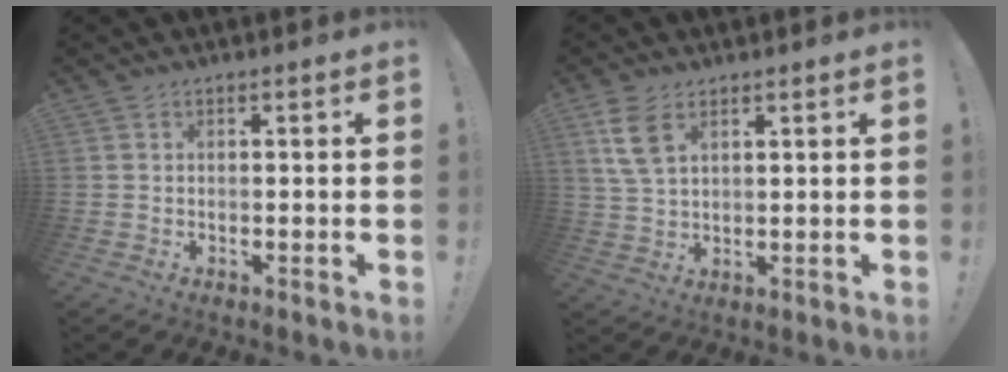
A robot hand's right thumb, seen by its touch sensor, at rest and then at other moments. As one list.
[{"total": 8.0, "force": [3.9, 4.3, 5.5], "torque": [-0.101, -0.009, 0.076]}]